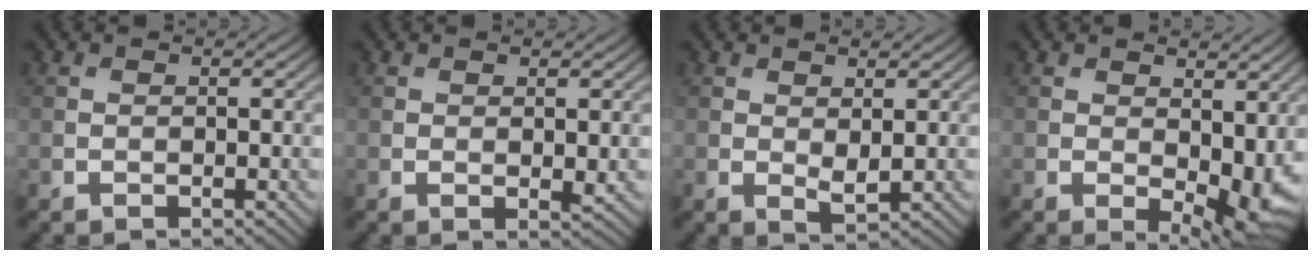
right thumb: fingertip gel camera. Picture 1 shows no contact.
{"total": 1.3, "force": [0.3, 0.5, 1.2], "torque": [-0.017, -0.006, 0.007]}
{"total": 1.9, "force": [0.7, 0.8, 1.6], "torque": [-0.033, -0.008, 0.017]}
{"total": 7.7, "force": [0.0, 4.1, 6.5], "torque": [-0.090, -0.013, 0.009]}